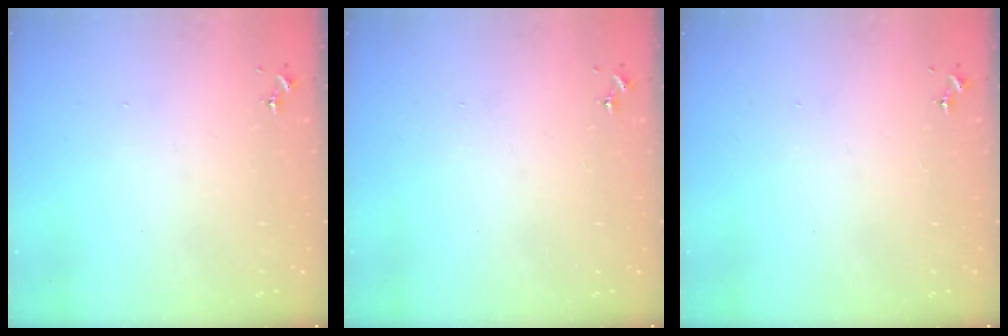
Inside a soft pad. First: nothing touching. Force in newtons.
{"total": 0.0}
{"total": 0.0}